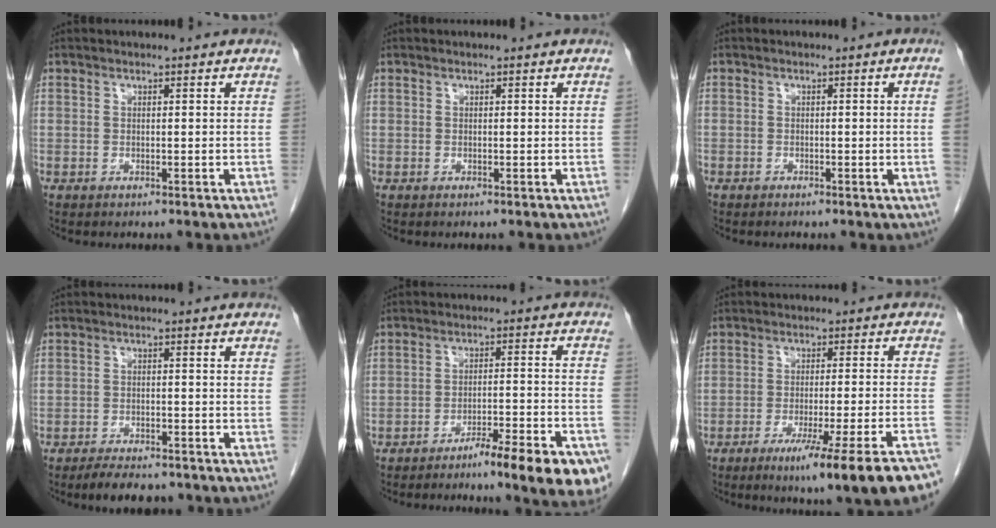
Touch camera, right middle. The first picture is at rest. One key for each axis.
{"total": 0.0}
{"total": 1.2, "fx": -0.3, "fy": -0.4, "fz": 1.1, "tx": -0.011, "ty": 0.001, "tz": -0.008}
{"total": 6.0, "fx": -5.1, "fy": 1.7, "fz": 2.6, "tx": -0.036, "ty": -0.007, "tz": -0.075}
{"total": 13.1, "fx": -9.1, "fy": 0.6, "fz": 9.4, "tx": -0.084, "ty": 0.010, "tz": -0.129}
{"total": 17.6, "fx": -12.9, "fy": -0.9, "fz": 12.0, "tx": -0.103, "ty": -0.018, "tz": -0.184}